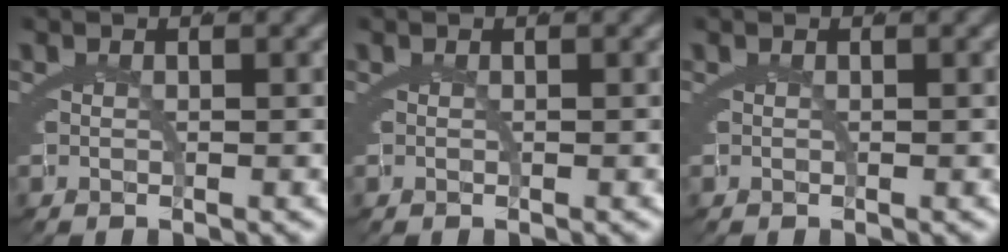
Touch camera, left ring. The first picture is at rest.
{"total": 0.0}
{"total": 0.0}